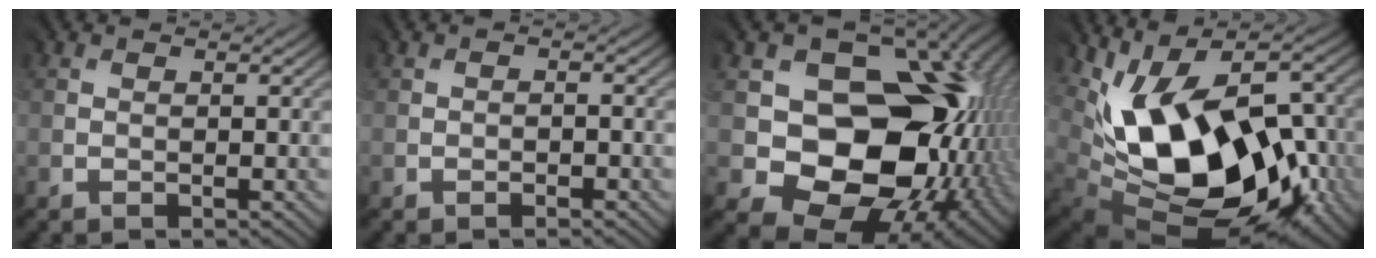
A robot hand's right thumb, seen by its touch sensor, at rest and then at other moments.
{"total": 0.8, "force": [-0.6, 0.1, 0.5], "torque": [-0.002, 0.000, -0.012]}
{"total": 16.4, "force": [-0.2, 12.8, 10.2], "torque": [-0.135, -0.039, 0.010]}
{"total": 16.8, "force": [-0.9, 10.5, 13.1], "torque": [-0.202, -0.009, -0.008]}